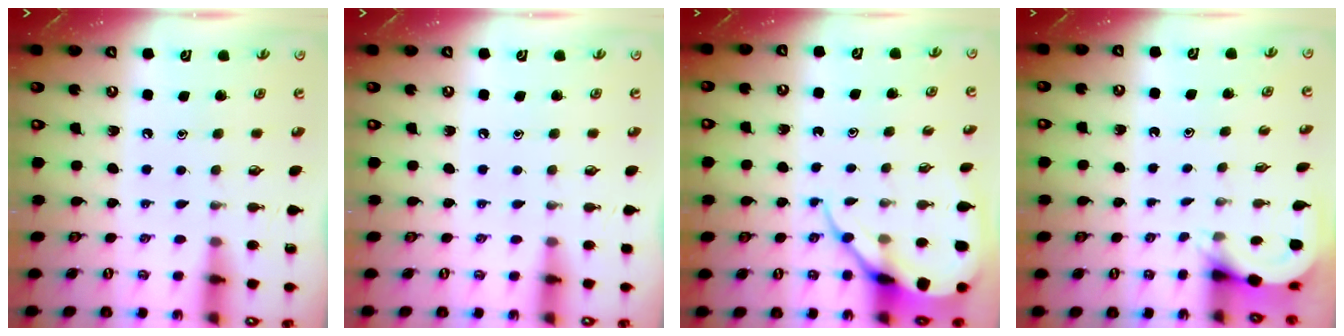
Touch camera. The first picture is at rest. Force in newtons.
{"total": 2.8, "press": 2.7, "slide": 0.4}
{"total": 9.0, "press": 8.9, "slide": 0.9}
{"total": 4.5, "press": 4.5, "slide": 0.3}